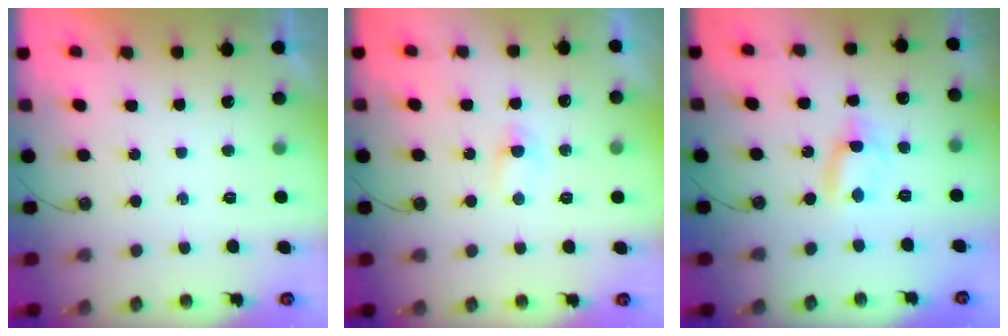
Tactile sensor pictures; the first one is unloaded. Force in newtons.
{"total": 2.2, "press": 2.2, "slide": 0.3}
{"total": 2.8, "press": 2.8, "slide": 0.2}